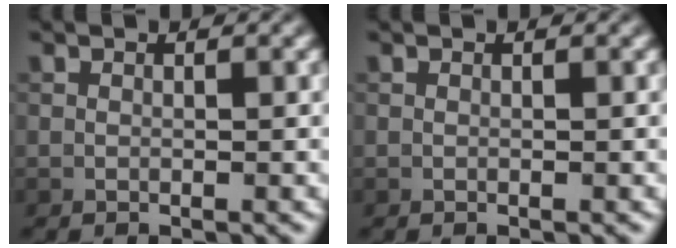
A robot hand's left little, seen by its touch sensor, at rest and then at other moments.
{"total": 0.0}